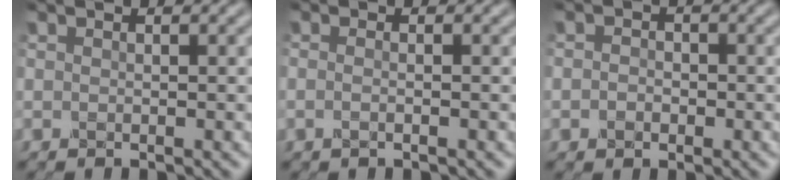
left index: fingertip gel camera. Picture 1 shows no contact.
{"total": 1.3, "force": [-0.2, 0.6, 1.2], "torque": [-0.013, -0.005, -0.014]}
{"total": 1.3, "force": [-0.4, 1.1, 0.7], "torque": [-0.012, 0.000, -0.012]}